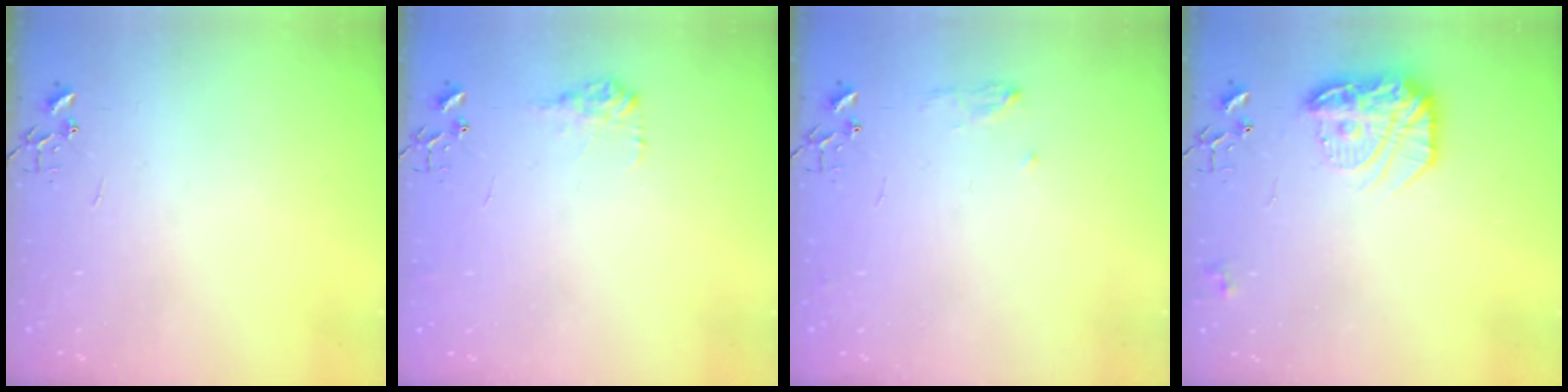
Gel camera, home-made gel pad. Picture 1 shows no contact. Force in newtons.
{"total": 8.9, "press": 8.9, "slide": 0.3}
{"total": 7.0, "press": 7.0, "slide": 0.8}
{"total": 17.5, "press": 17.5, "slide": 1.4}